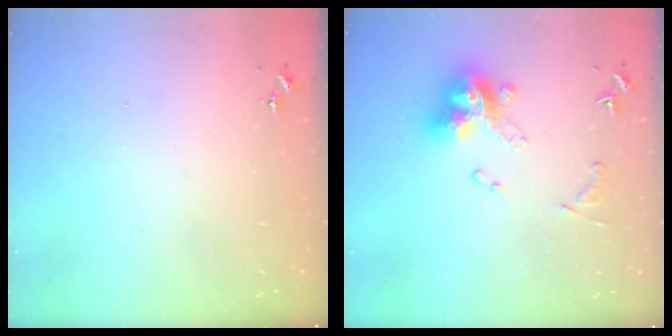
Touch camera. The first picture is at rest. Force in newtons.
{"total": 14.0, "press": 13.9, "slide": 1.3}